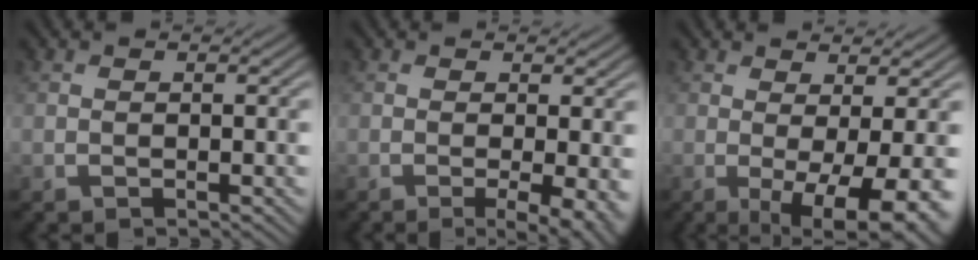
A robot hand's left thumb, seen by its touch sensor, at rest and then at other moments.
{"total": 4.5, "force": [-1.0, 0.9, 4.3], "torque": [-0.068, -0.005, -0.015]}
{"total": 7.9, "force": [-1.2, 2.0, 7.5], "torque": [-0.110, -0.006, -0.010]}